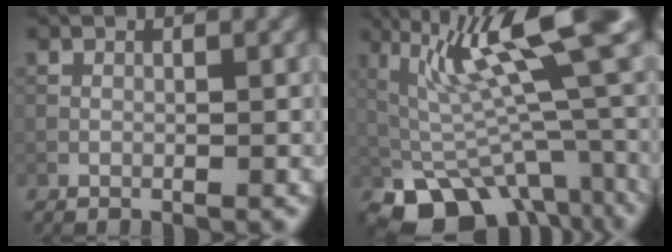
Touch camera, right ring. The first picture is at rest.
{"total": 12.3, "force": [0.9, 4.4, 11.5], "torque": [-0.195, 0.004, 0.031]}